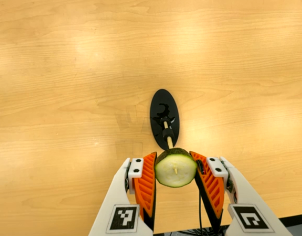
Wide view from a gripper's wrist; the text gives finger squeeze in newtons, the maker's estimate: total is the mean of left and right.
{"total": 10.2, "left": 9.9, "right": 10.6}